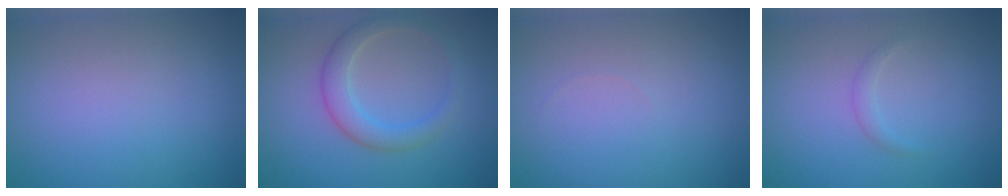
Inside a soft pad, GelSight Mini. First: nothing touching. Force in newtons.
{"total": 3.0, "press": 3.0, "slide": 0.1}
{"total": 0.0}
{"total": 0.8, "press": 0.8, "slide": 0.0}